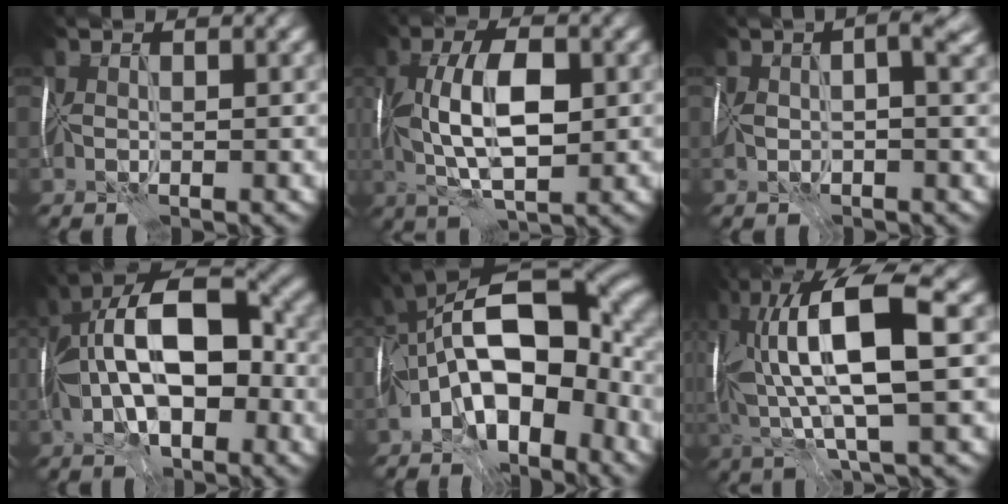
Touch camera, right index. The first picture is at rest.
{"total": 7.8, "force": [0.4, 3.4, 7.0], "torque": [-0.135, 0.011, 0.005]}
{"total": 5.3, "force": [0.6, 2.8, 4.5], "torque": [-0.070, 0.009, 0.005]}
{"total": 13.2, "force": [0.1, 6.7, 11.4], "torque": [-0.180, 0.031, -0.009]}
{"total": 14.8, "force": [-2.6, 7.1, 12.8], "torque": [-0.196, 0.025, -0.049]}
{"total": 12.0, "force": [2.0, 3.6, 11.3], "torque": [-0.206, 0.014, 0.038]}